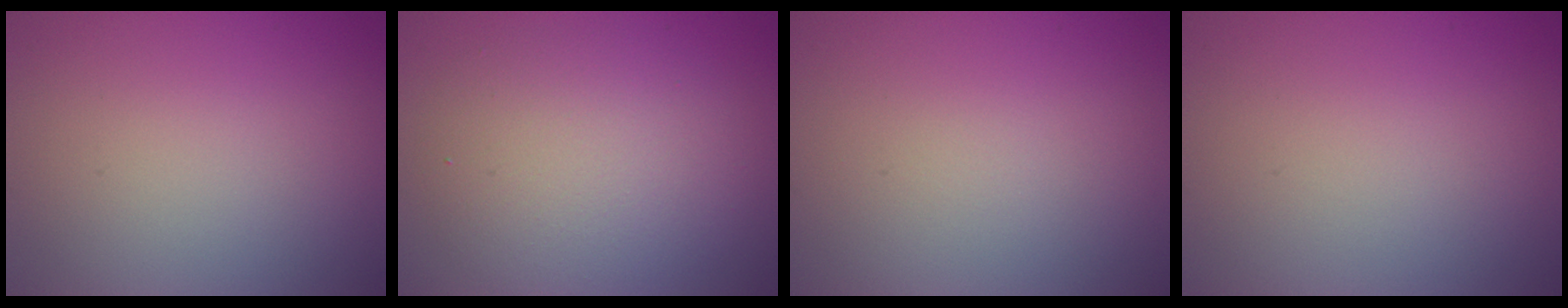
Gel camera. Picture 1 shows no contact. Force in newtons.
{"total": 5.5, "press": 5.5, "slide": 0.2}
{"total": 0.0}
{"total": 0.0}